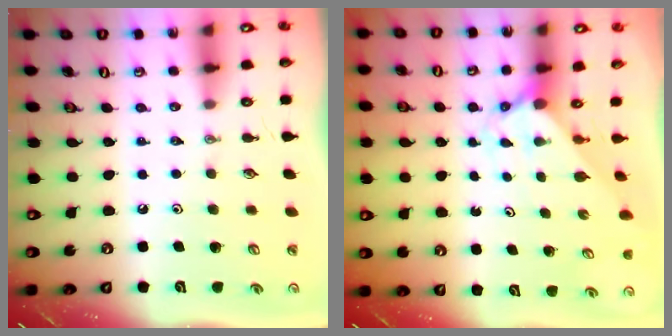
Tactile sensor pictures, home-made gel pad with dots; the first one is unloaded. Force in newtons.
{"total": 2.0, "press": 2.0, "slide": 0.2}